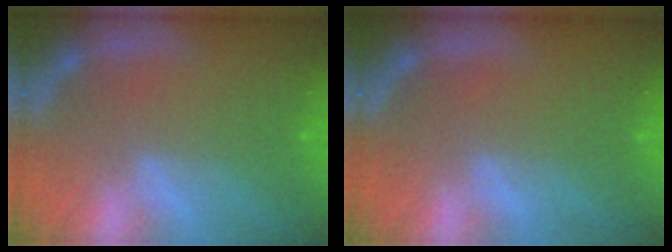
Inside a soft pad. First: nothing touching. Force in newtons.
{"total": 0.0}